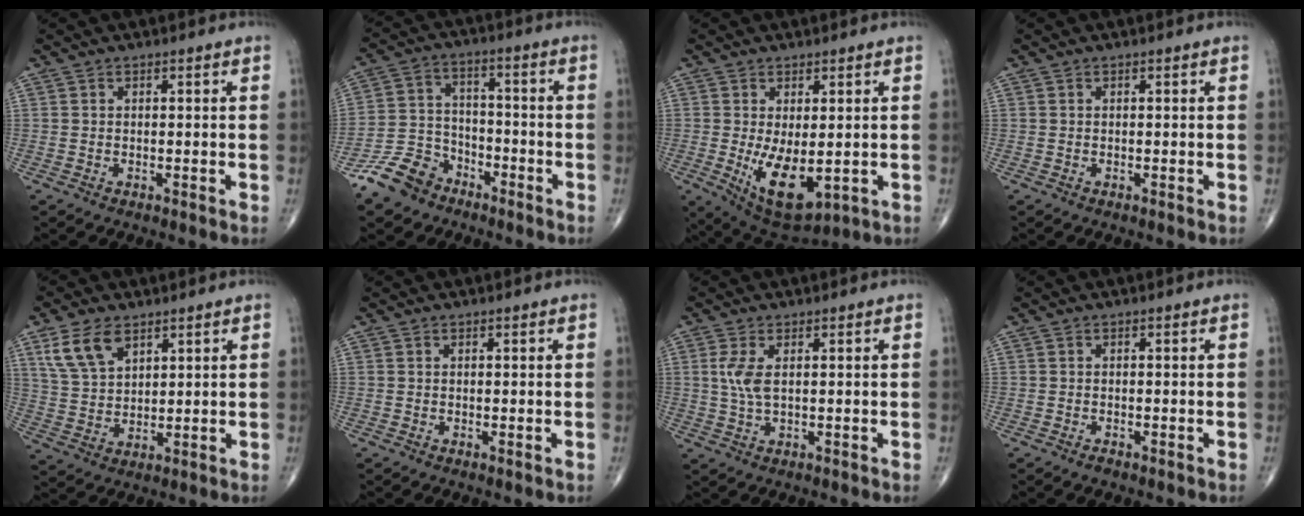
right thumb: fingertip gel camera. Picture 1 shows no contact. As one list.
[{"total": 9.8, "force": [-6.9, 6.3, 2.8], "torque": [-0.040, 0.052, -0.139]}, {"total": 10.3, "force": [-1.4, 4.8, 9.0], "torque": [-0.142, -0.024, -0.002]}, {"total": 0.0}, {"total": 8.7, "force": [4.9, 5.0, 5.2], "torque": [-0.092, -0.016, 0.103]}, {"total": 0.0}, {"total": 4.2, "force": [0.9, 1.7, 3.8], "torque": [-0.094, -0.002, 0.022]}, {"total": 0.8, "force": [-0.5, 0.4, 0.4], "torque": [-0.007, 0.002, -0.008]}]